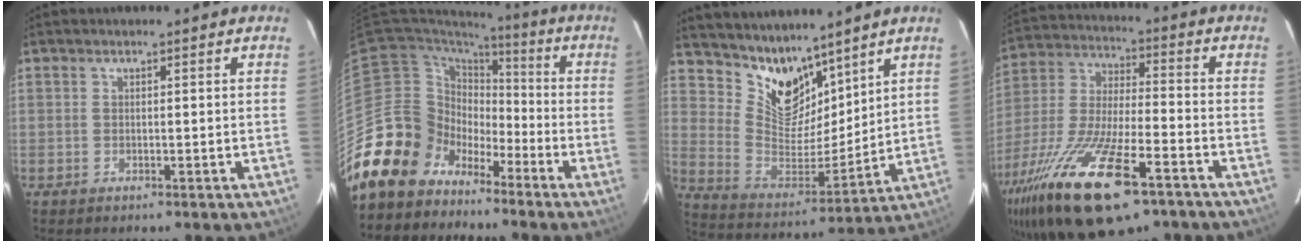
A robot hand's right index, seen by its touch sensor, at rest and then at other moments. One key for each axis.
{"total": 13.8, "fx": -9.4, "fy": 10.0, "fz": 1.4, "tx": -0.051, "ty": 0.038, "tz": -0.170}
{"total": 12.9, "fx": 10.2, "fy": 6.5, "fz": 4.3, "tx": -0.084, "ty": -0.009, "tz": 0.204}
{"total": 25.3, "fx": -15.0, "fy": 8.1, "fz": 18.7, "tx": -0.376, "ty": -0.055, "tz": -0.267}